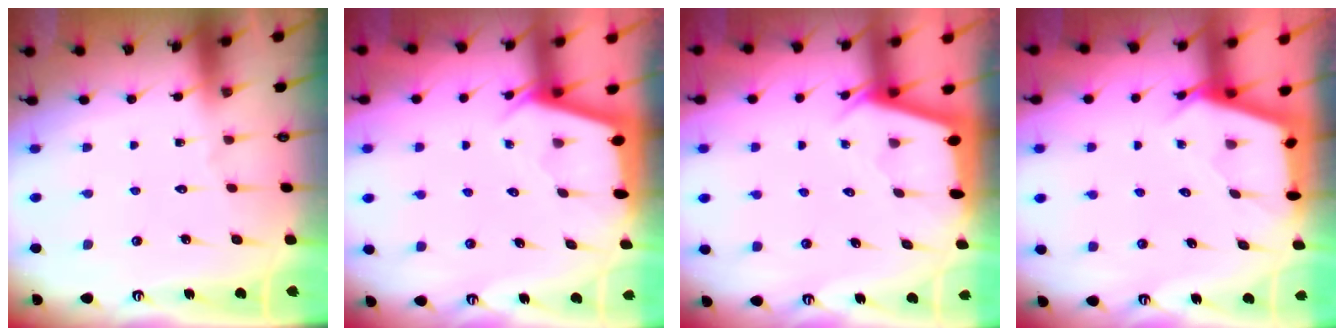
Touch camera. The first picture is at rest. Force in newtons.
{"total": 2.2, "press": 2.2, "slide": 0.3}
{"total": 2.2, "press": 2.2, "slide": 0.3}
{"total": 2.8, "press": 2.8, "slide": 0.3}